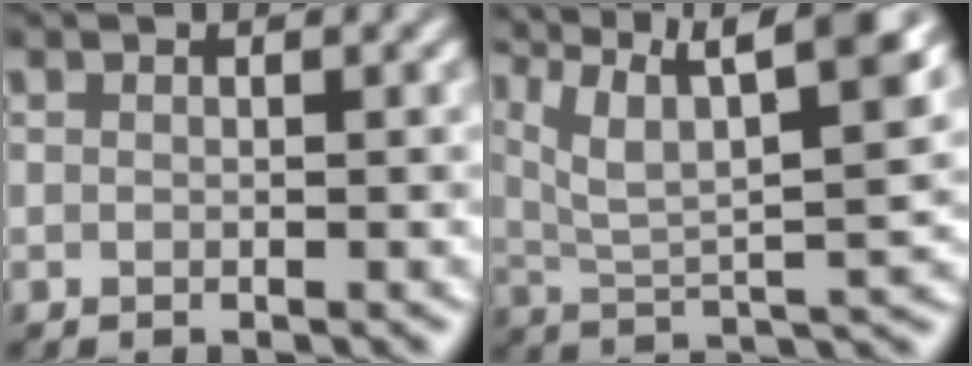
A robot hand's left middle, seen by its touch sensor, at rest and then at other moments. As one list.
[{"total": 11.0, "force": [6.2, 3.3, 8.4], "torque": [-0.144, 0.022, 0.087]}]